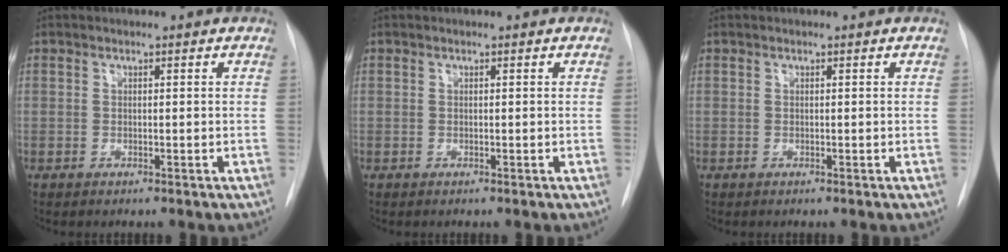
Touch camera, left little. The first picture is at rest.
{"total": 0.0}
{"total": 0.0}